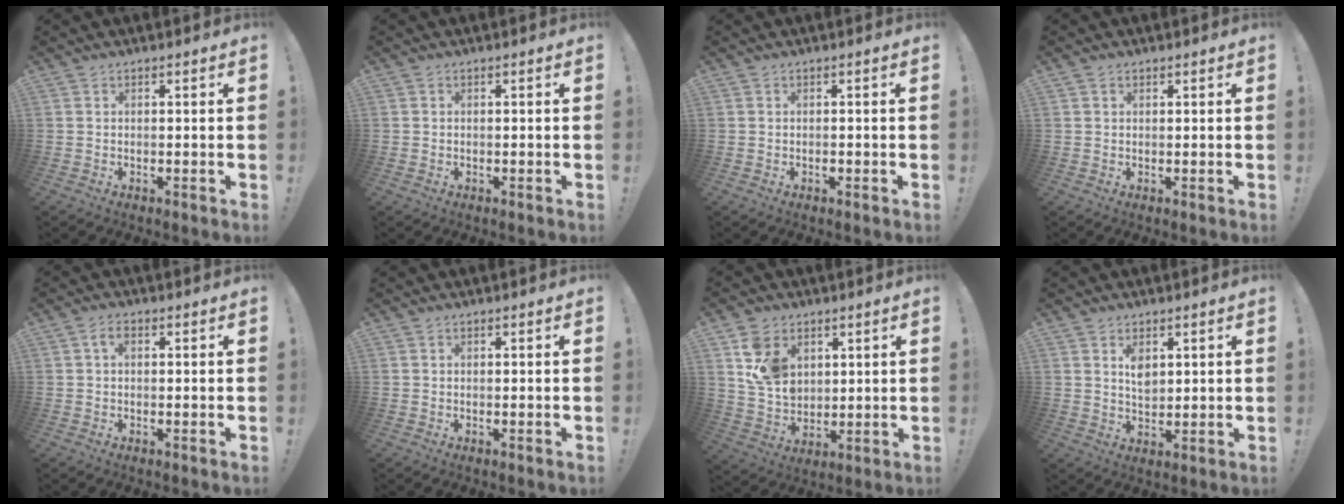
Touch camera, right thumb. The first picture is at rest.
{"total": 0.6, "force": [-0.1, 0.6, -0.1], "torque": [0.002, 0.004, -0.002]}
{"total": 0.8, "force": [-0.6, 0.4, 0.5], "torque": [-0.008, -0.001, -0.010]}
{"total": 0.5, "force": [0.3, 0.4, 0.0], "torque": [0.000, 0.002, 0.006]}
{"total": 2.5, "force": [0.5, 1.4, 2.0], "torque": [-0.035, 0.006, 0.005]}
{"total": 0.0}
{"total": 11.7, "force": [5.2, 8.9, 5.5], "torque": [-0.094, -0.013, 0.108]}
{"total": 5.4, "force": [2.5, 3.5, 3.2], "torque": [-0.042, -0.014, 0.043]}